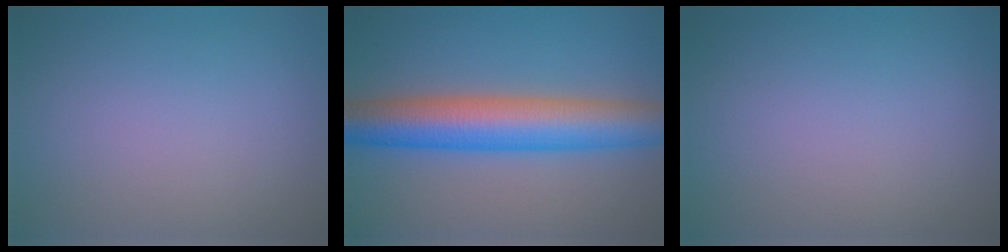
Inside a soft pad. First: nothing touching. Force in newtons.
{"total": 8.9, "press": 8.9, "slide": 0.3}
{"total": 0.0}